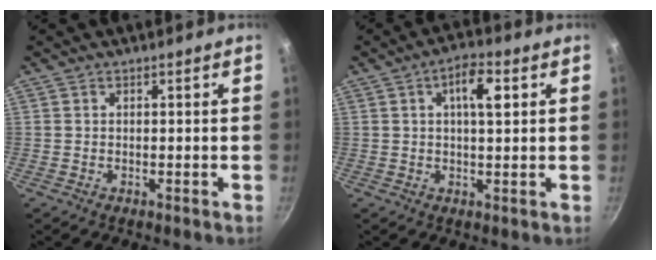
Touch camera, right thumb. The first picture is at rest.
{"total": 6.4, "force": [1.9, 2.4, 5.6], "torque": [-0.082, 0.004, 0.025]}